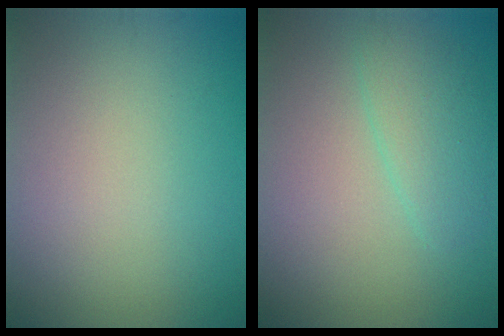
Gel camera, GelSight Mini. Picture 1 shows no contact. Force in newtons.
{"total": 2.7, "press": 2.7, "slide": 0.1}